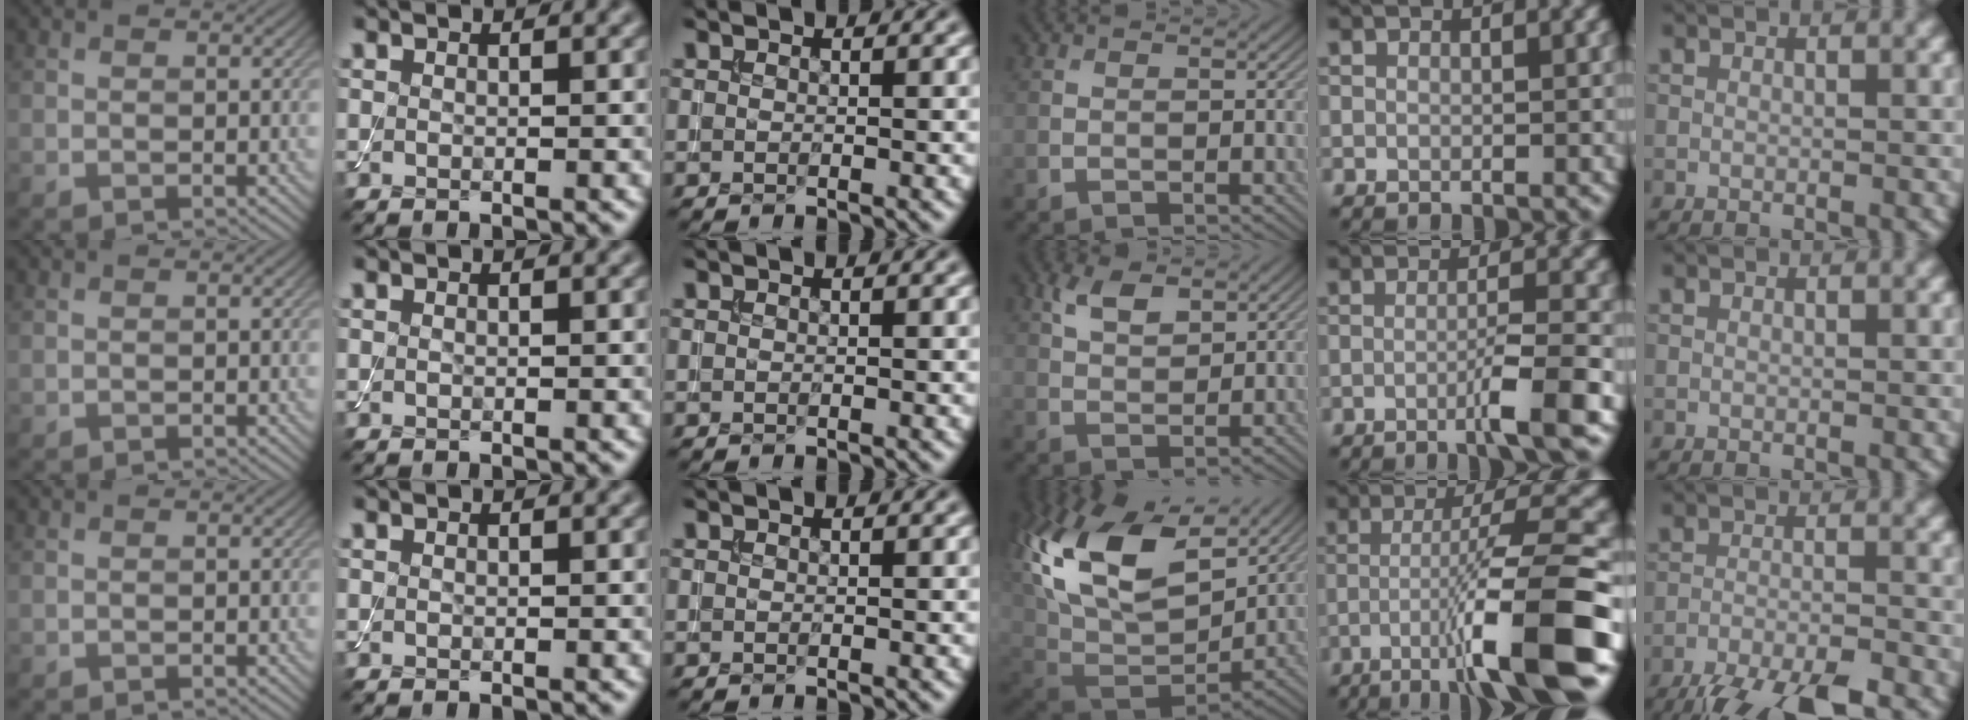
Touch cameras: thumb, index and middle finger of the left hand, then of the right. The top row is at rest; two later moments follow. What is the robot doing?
{"motion": "assemble", "object": "toy tower of hanoi"}